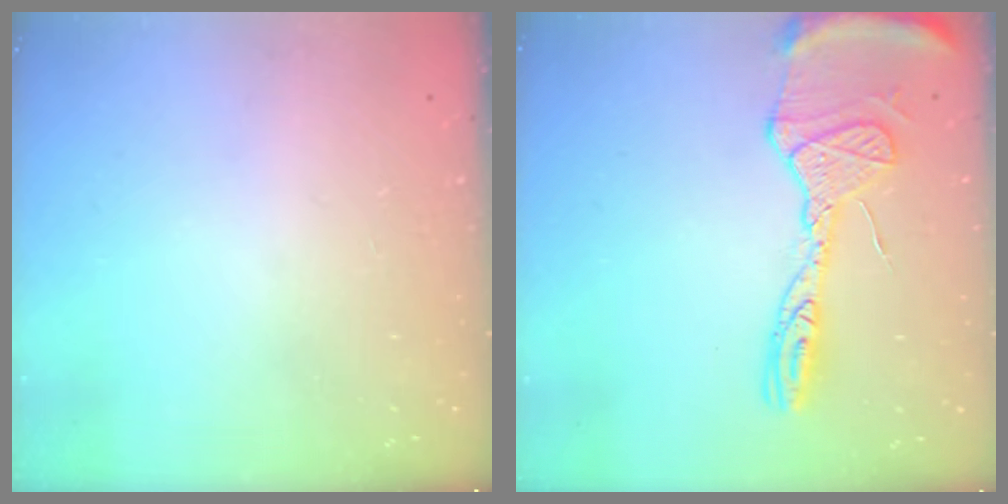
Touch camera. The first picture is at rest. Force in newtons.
{"total": 16.0, "press": 15.9, "slide": 1.6}